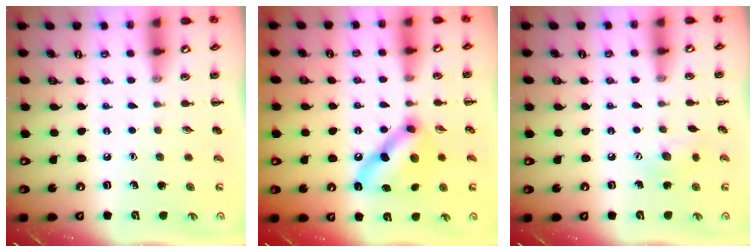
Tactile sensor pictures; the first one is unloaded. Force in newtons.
{"total": 11.7, "press": 11.7, "slide": 1.2}
{"total": 7.0, "press": 6.9, "slide": 1.4}